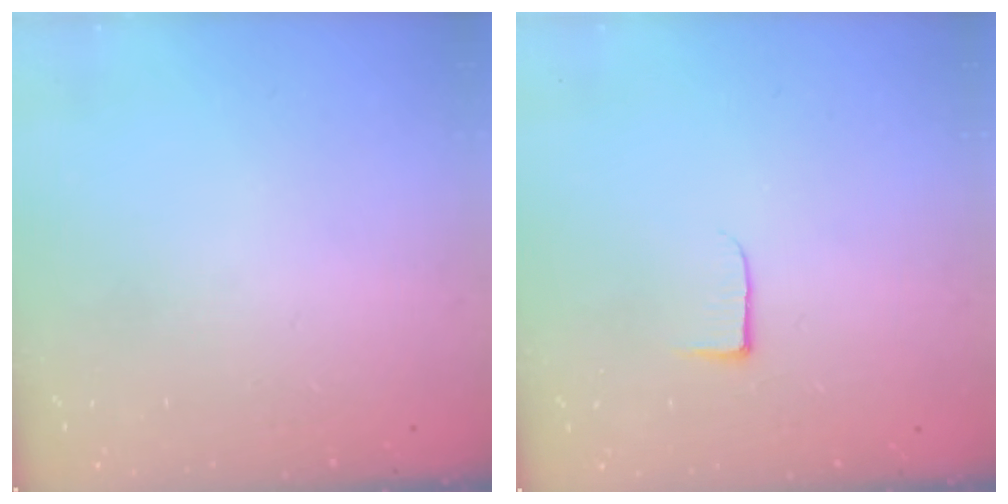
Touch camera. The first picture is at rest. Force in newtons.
{"total": 3.7, "press": 3.7, "slide": 0.5}